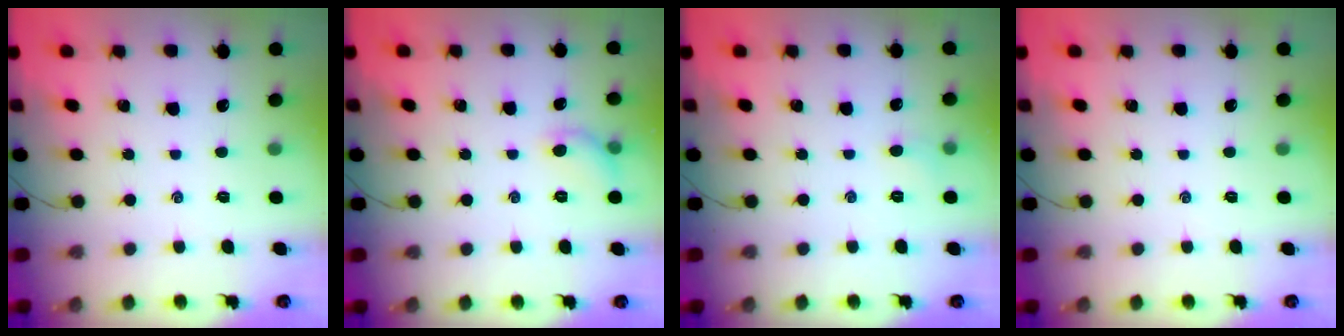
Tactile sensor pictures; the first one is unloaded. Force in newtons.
{"total": 6.1, "press": 5.9, "slide": 1.3}
{"total": 3.9, "press": 3.7, "slide": 1.3}
{"total": 0.0}